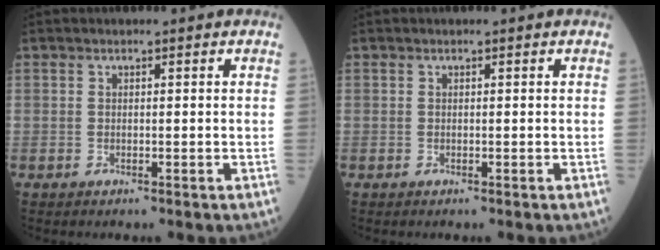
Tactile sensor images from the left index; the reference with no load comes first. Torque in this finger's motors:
{"motor_torque": [0.07, -0.03, -0.02, 0.00]}